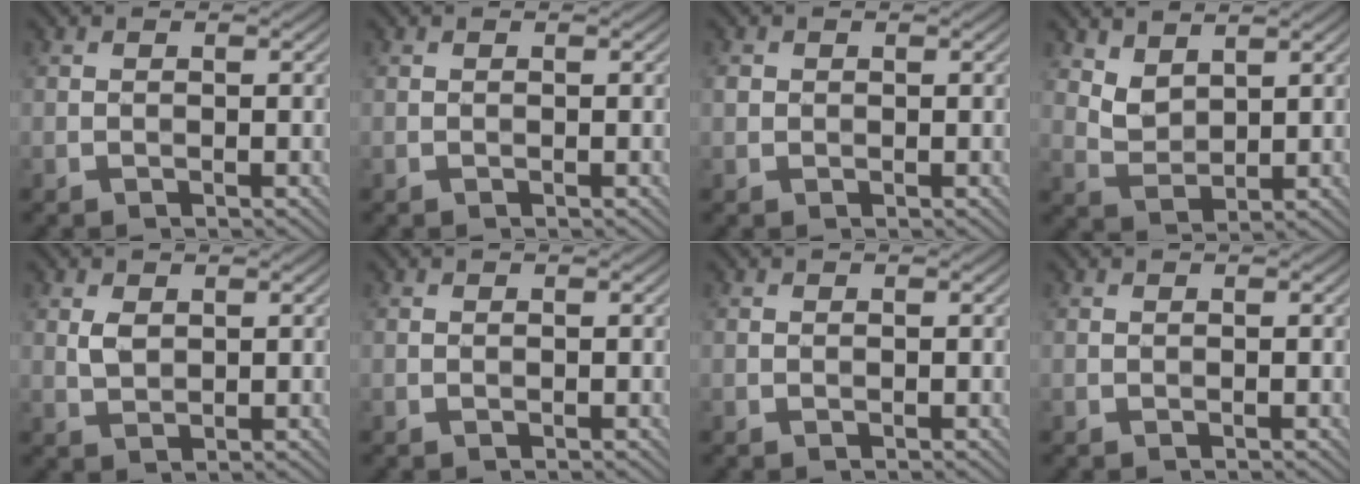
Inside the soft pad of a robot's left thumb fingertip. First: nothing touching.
{"total": 0.0}
{"total": 0.7, "force": [0.1, 0.7, 0.0], "torque": [-0.001, -0.002, 0.000]}
{"total": 3.4, "force": [2.5, 1.7, 1.5], "torque": [-0.040, -0.006, 0.060]}
{"total": 1.7, "force": [0.7, 1.1, 1.1], "torque": [-0.029, -0.003, 0.018]}
{"total": 0.0}
{"total": 0.0}
{"total": 0.0}